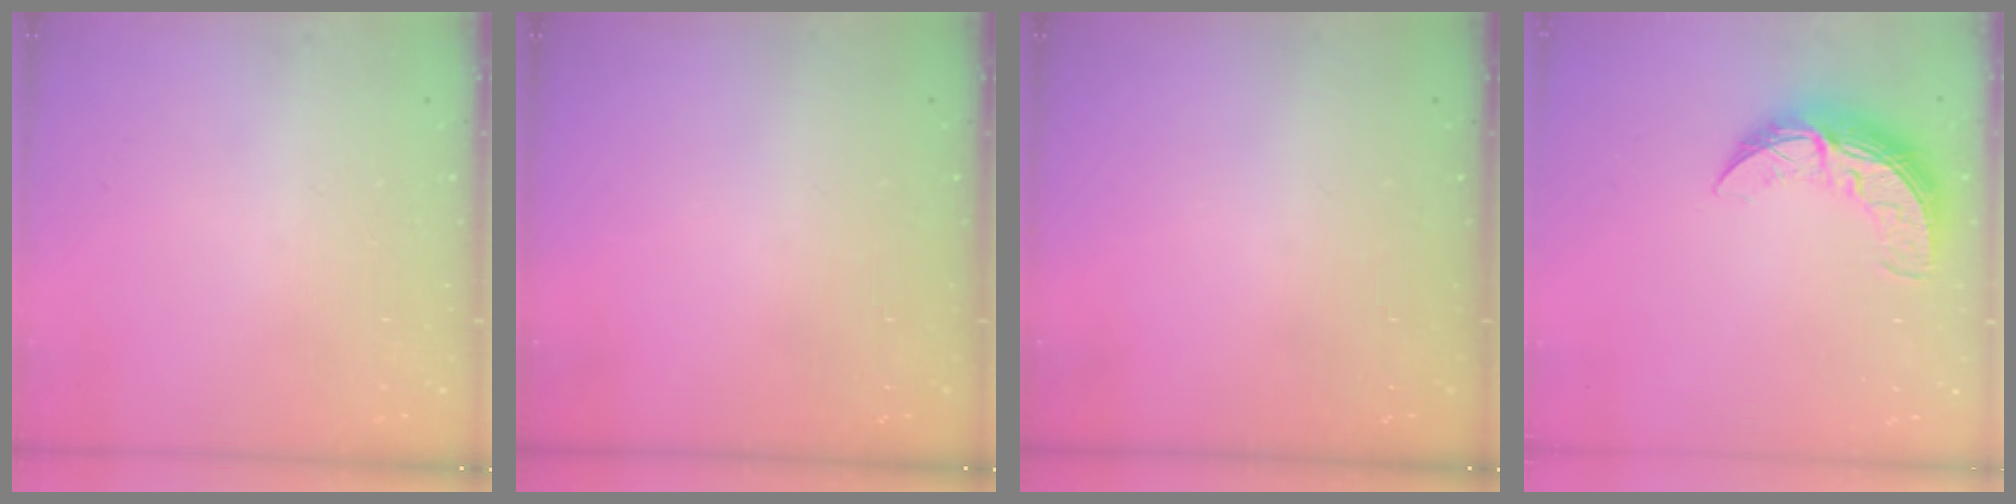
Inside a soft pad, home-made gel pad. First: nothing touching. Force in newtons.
{"total": 0.0}
{"total": 0.0}
{"total": 11.0, "press": 11.0, "slide": 0.4}